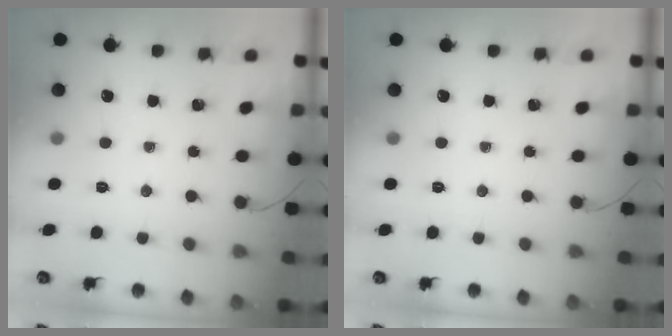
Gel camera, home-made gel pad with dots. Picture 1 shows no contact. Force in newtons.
{"total": 0.0}